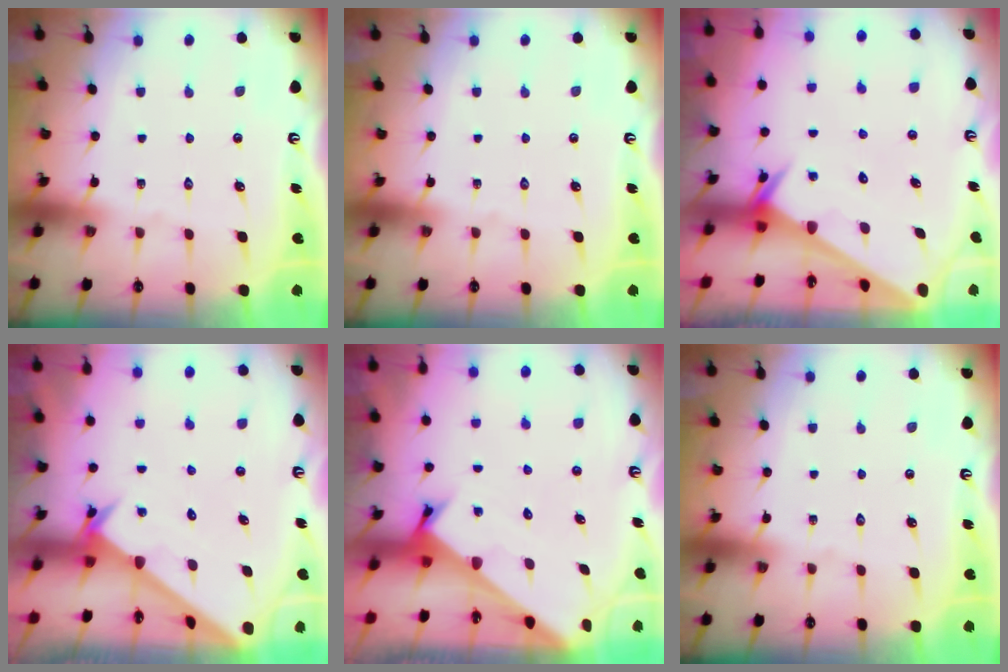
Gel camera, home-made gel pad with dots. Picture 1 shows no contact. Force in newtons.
{"total": 0.0}
{"total": 2.4, "press": 2.4, "slide": 0.0}
{"total": 2.6, "press": 2.6, "slide": 0.2}
{"total": 2.5, "press": 2.5, "slide": 0.2}
{"total": 0.0}